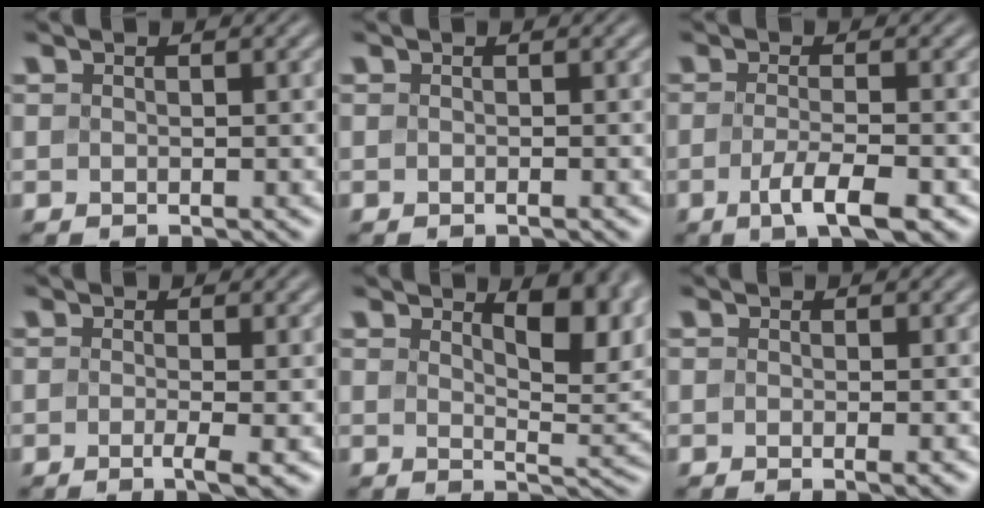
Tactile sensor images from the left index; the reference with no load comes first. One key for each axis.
{"total": 0.6, "fx": -0.4, "fy": 0.2, "fz": 0.5, "tx": -0.002, "ty": -0.004, "tz": -0.009}
{"total": 4.3, "fx": -2.0, "fy": 1.0, "fz": 3.6, "tx": -0.060, "ty": -0.006, "tz": -0.037}
{"total": 2.9, "fx": -0.7, "fy": 0.7, "fz": 2.7, "tx": -0.034, "ty": -0.009, "tz": -0.013}
{"total": 6.5, "fx": 3.2, "fy": 2.3, "fz": 5.3, "tx": -0.068, "ty": -0.001, "tz": 0.051}
{"total": 1.1, "fx": -0.3, "fy": 0.2, "fz": 1.0, "tx": -0.010, "ty": -0.004, "tz": -0.008}